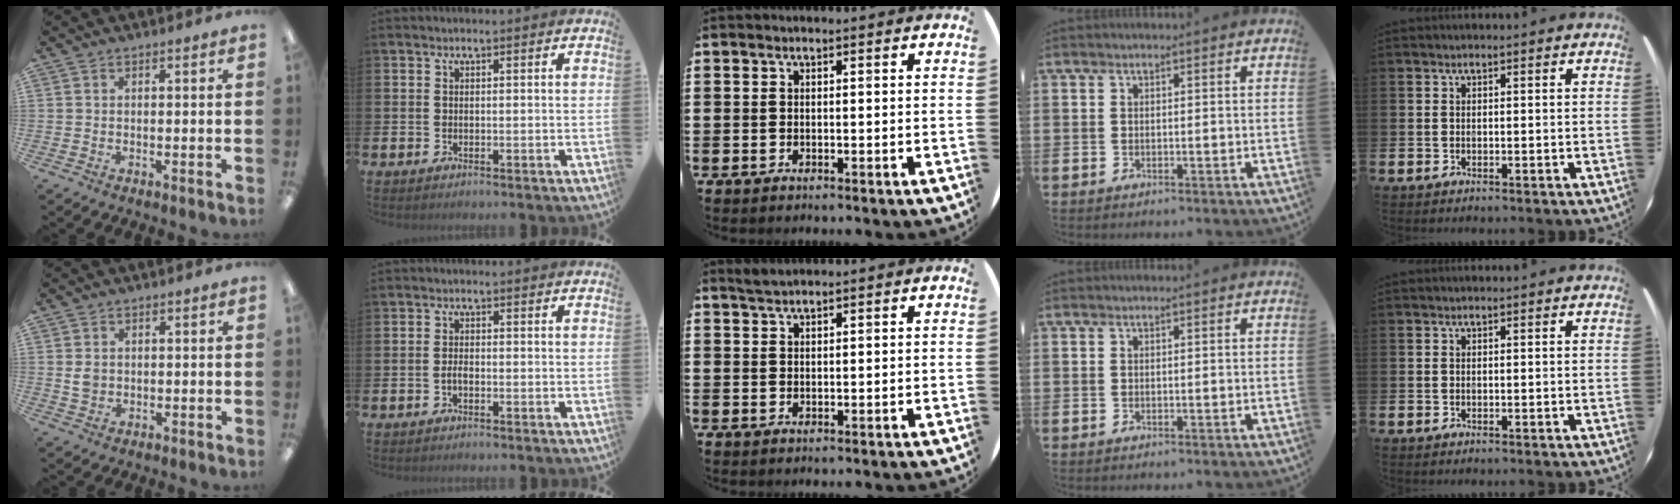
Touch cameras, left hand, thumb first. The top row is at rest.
{"thumb": {"total": 2.6, "force": [0.3, 2.2, 1.4], "torque": [-0.020, 0.001, 0.002]}, "index": {"total": 1.3, "force": [-0.5, 0.5, 1.0], "torque": [-0.017, 0.000, -0.011]}, "middle": {"total": 1.3, "force": [1.3, 0.0, 0.3], "torque": [-0.008, 0.002, 0.024]}}